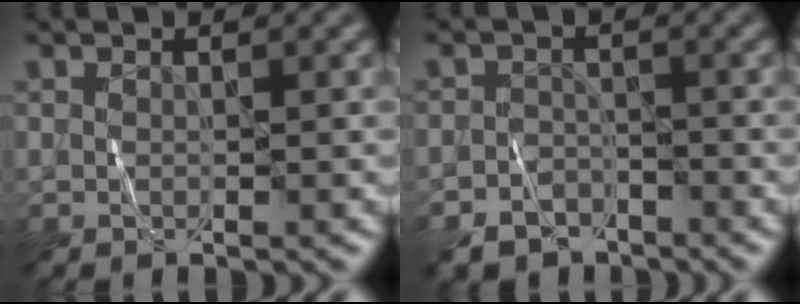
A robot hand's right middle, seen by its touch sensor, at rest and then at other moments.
{"total": 4.2, "force": [-3.4, 2.5, 0.6], "torque": [0.001, -0.003, -0.057]}